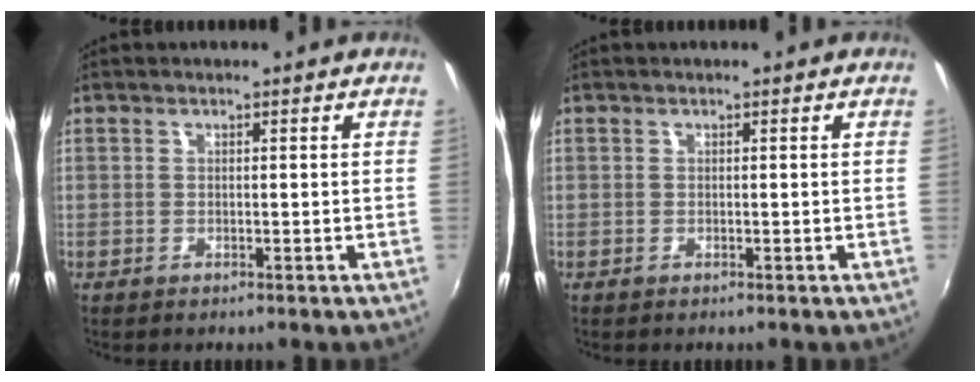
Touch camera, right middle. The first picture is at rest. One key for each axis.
{"total": 0.0}